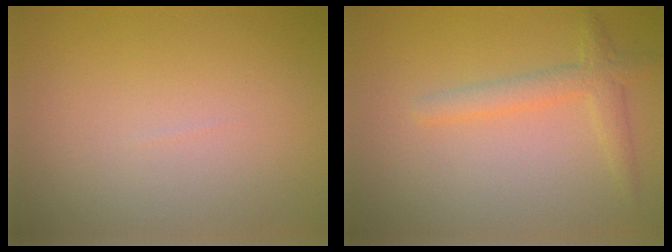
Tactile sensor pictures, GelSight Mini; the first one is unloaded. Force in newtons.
{"total": 2.4, "press": 2.4, "slide": 0.2}